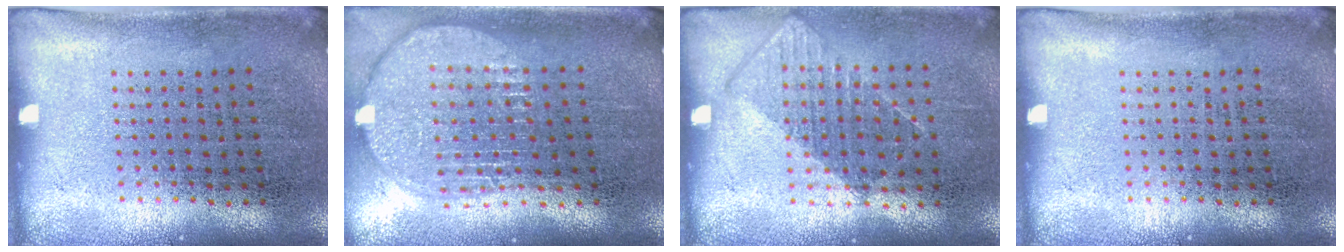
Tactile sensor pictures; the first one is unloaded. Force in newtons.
{"total": 2.0, "press": 1.7, "slide": 1.1}
{"total": 0.8, "press": 0.7, "slide": 0.4}
{"total": 0.0}